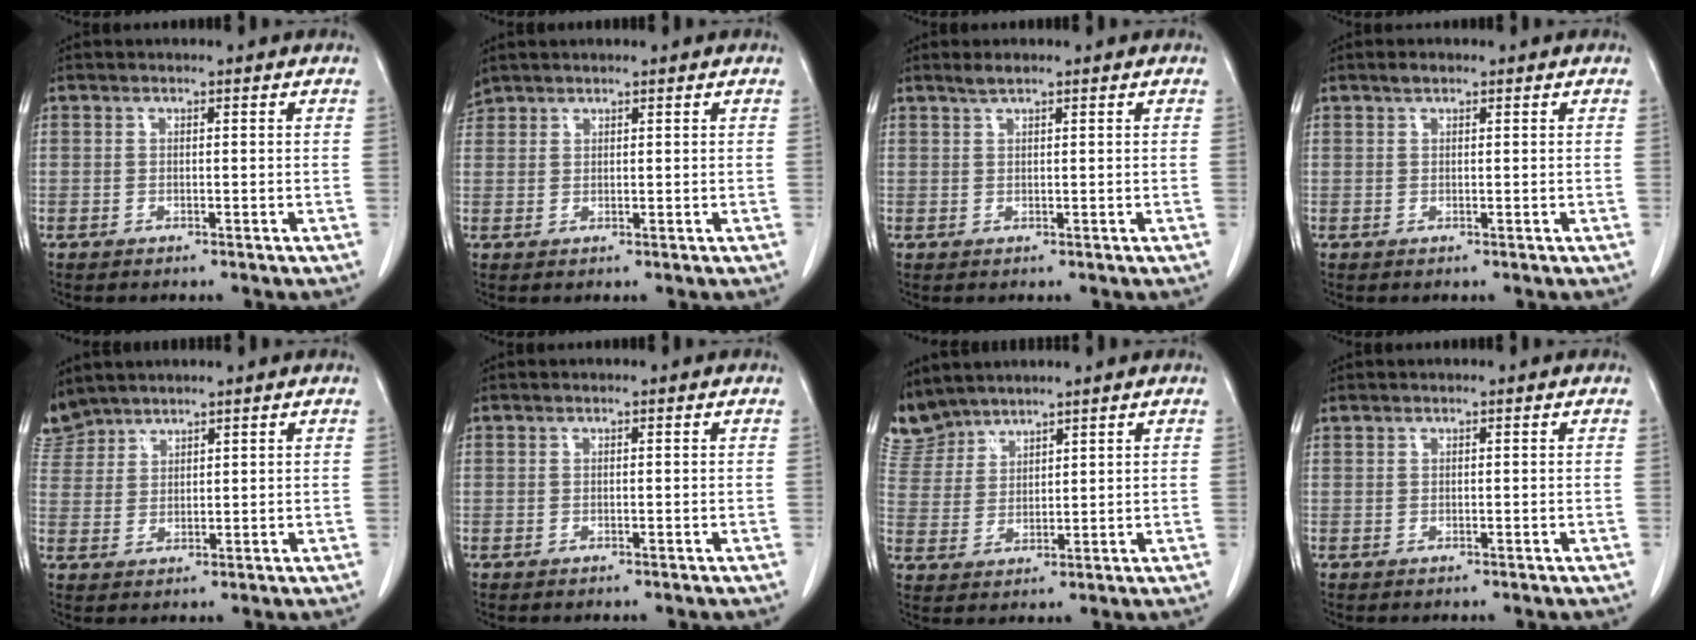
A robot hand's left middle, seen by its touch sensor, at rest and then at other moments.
{"total": 2.0, "force": [1.9, 0.6, -0.1], "torque": [-0.006, 0.015, 0.040]}
{"total": 1.4, "force": [1.1, 0.1, 0.8], "torque": [-0.018, 0.003, 0.025]}
{"total": 1.0, "force": [0.8, 0.4, 0.6], "torque": [-0.014, 0.004, 0.014]}
{"total": 4.6, "force": [4.4, 1.1, -0.3], "torque": [-0.001, 0.010, 0.098]}
{"total": 0.0}
{"total": 6.2, "force": [6.0, 1.5, -0.2], "torque": [-0.006, 0.006, 0.136]}
{"total": 0.0}